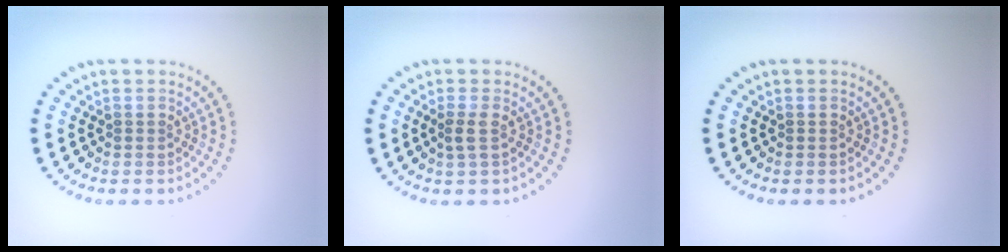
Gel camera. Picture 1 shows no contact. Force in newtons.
{"total": 1.2, "press": 1.1, "slide": 0.6}
{"total": 0.0}